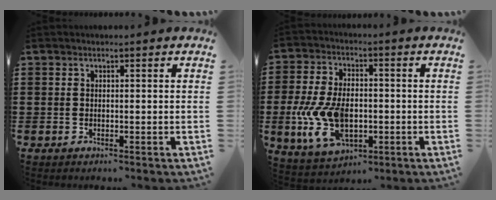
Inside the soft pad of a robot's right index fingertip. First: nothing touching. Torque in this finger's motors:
{"motor_torque": [1.52, -0.62, 0.34, -0.06]}